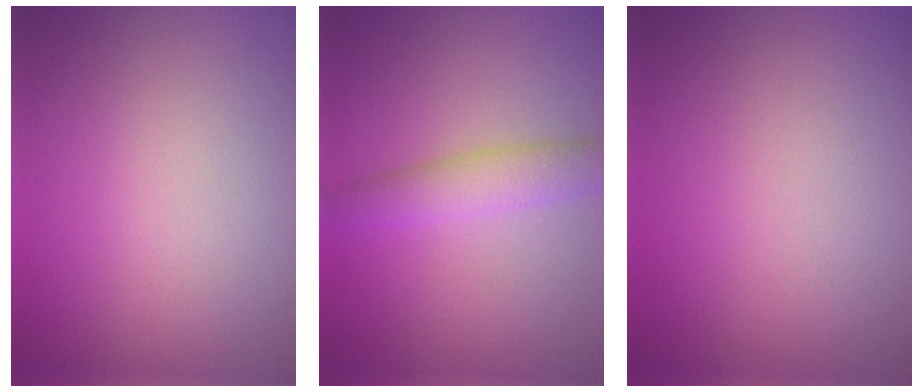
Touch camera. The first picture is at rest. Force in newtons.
{"total": 3.0, "press": 3.0, "slide": 0.1}
{"total": 0.0}